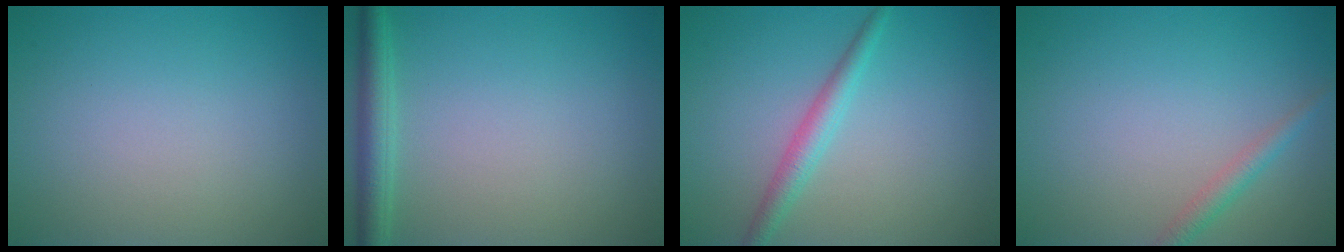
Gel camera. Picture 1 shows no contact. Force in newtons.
{"total": 2.8, "press": 2.8, "slide": 0.2}
{"total": 2.3, "press": 2.3, "slide": 0.0}
{"total": 1.6, "press": 1.6, "slide": 0.1}